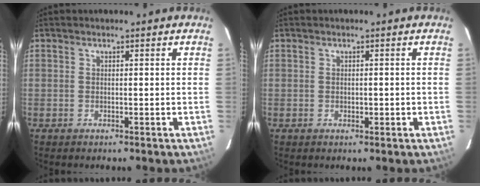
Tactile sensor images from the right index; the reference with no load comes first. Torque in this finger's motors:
{"motor_torque": [-0.03, -0.01, -0.01, 0.00]}